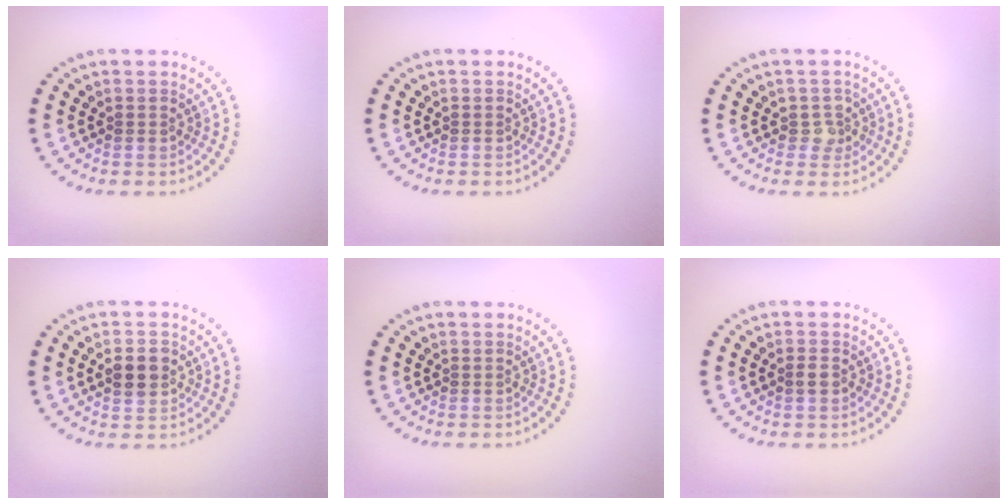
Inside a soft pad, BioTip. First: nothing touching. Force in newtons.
{"total": 0.0}
{"total": 1.7, "press": 1.4, "slide": 0.8}
{"total": 2.9, "press": 2.9, "slide": 0.2}
{"total": 0.0}
{"total": 1.0, "press": 0.9, "slide": 0.3}